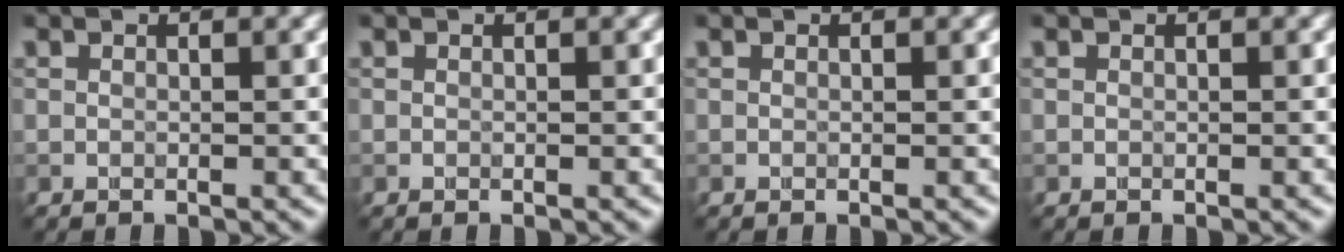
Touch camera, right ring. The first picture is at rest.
{"total": 0.0}
{"total": 0.0}
{"total": 0.0}